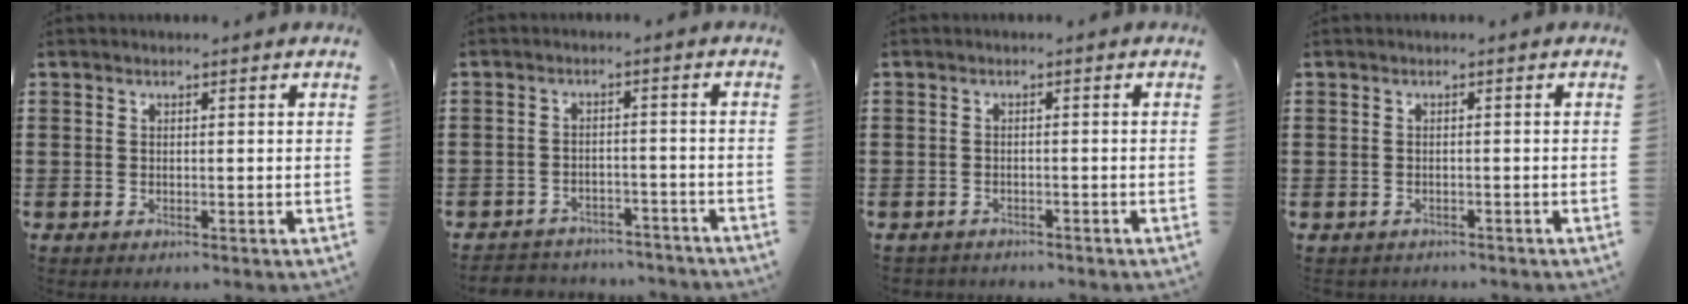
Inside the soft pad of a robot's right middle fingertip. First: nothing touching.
{"total": 3.2, "force": [-3.2, 0.5, -0.1], "torque": [-0.005, 0.001, -0.069]}
{"total": 1.2, "force": [-1.2, 0.2, 0.0], "torque": [-0.003, 0.002, -0.026]}
{"total": 0.9, "force": [-0.8, 0.3, -0.1], "torque": [0.000, 0.003, -0.019]}